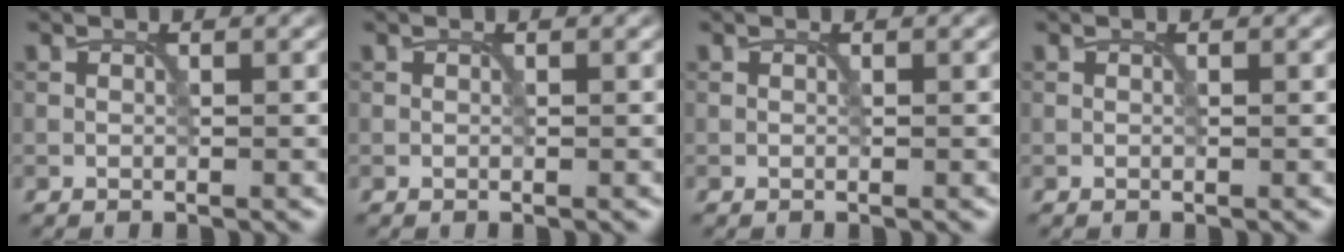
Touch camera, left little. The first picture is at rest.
{"total": 0.0}
{"total": 0.0}
{"total": 0.0}